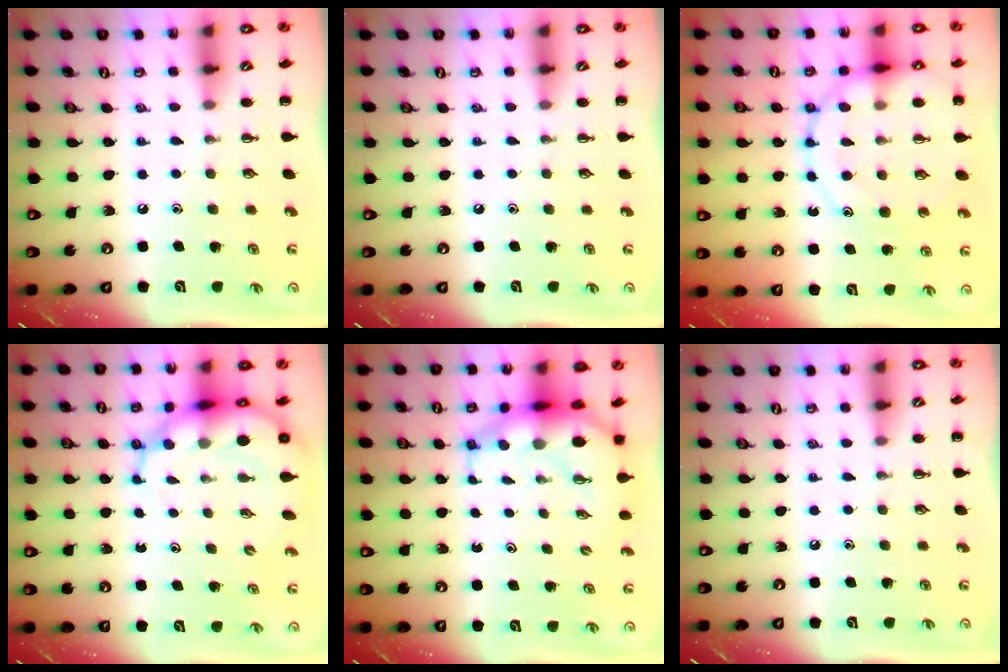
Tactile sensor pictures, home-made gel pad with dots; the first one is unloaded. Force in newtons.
{"total": 0.0}
{"total": 16.6, "press": 16.4, "slide": 2.7}
{"total": 10.5, "press": 10.1, "slide": 2.8}
{"total": 7.5, "press": 7.2, "slide": 1.9}
{"total": 0.0}